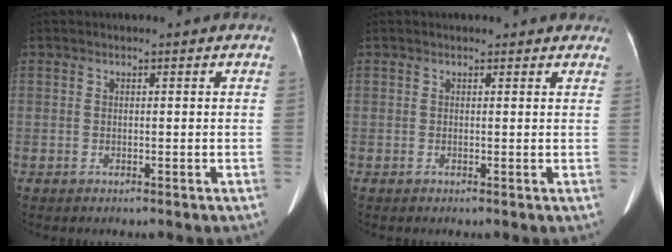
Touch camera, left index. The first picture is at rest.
{"total": 2.8, "force": [2.4, 1.3, 0.7], "torque": [0.001, 0.006, 0.013]}